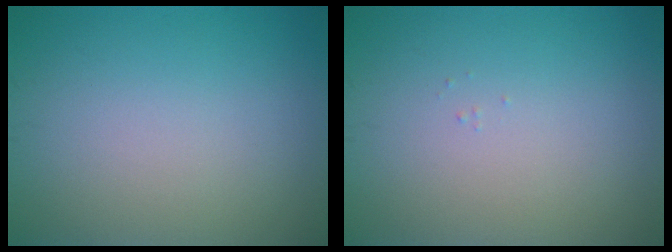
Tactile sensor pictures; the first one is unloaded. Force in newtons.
{"total": 0.0}